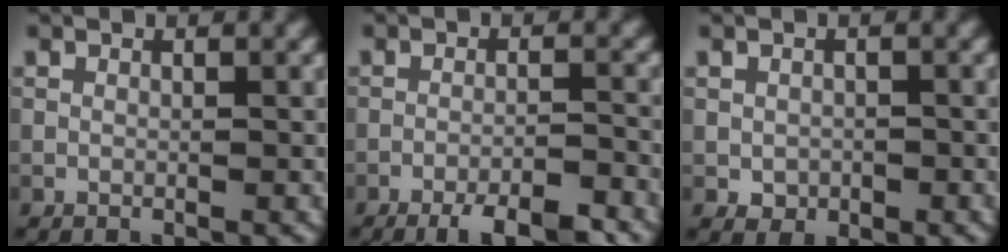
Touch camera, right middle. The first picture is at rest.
{"total": 6.1, "force": [-4.7, 1.3, 3.6], "torque": [-0.056, -0.008, -0.068]}
{"total": 1.5, "force": [-0.4, 1.3, 0.7], "torque": [-0.013, -0.005, -0.007]}